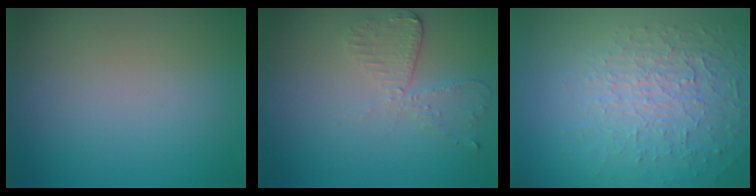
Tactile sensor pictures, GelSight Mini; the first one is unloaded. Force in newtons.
{"total": 2.9, "press": 2.6, "slide": 1.3}
{"total": 4.6, "press": 3.1, "slide": 3.4}